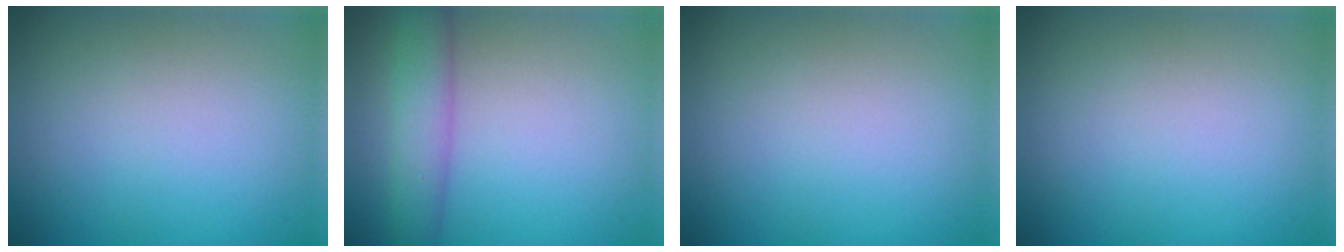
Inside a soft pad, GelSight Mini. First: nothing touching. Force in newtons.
{"total": 4.0, "press": 4.0, "slide": 0.1}
{"total": 0.0}
{"total": 0.0}